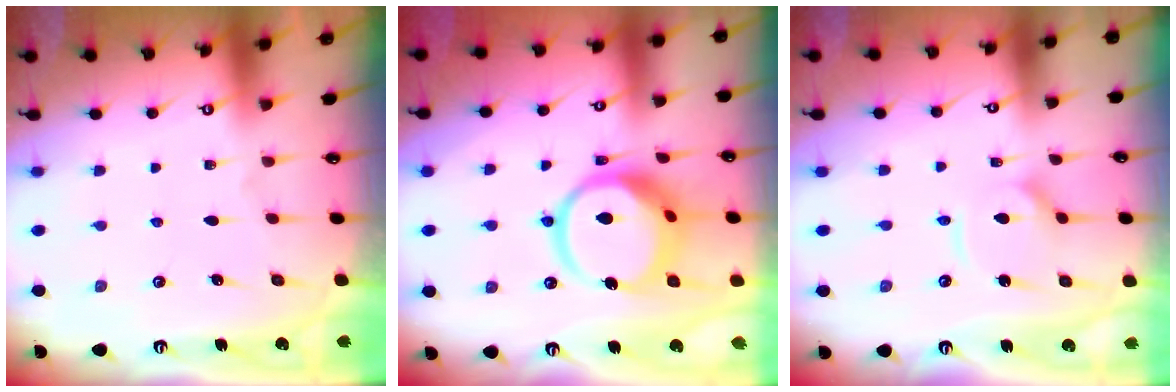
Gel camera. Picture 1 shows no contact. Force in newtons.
{"total": 14.3, "press": 14.2, "slide": 1.7}
{"total": 8.4, "press": 8.3, "slide": 0.9}